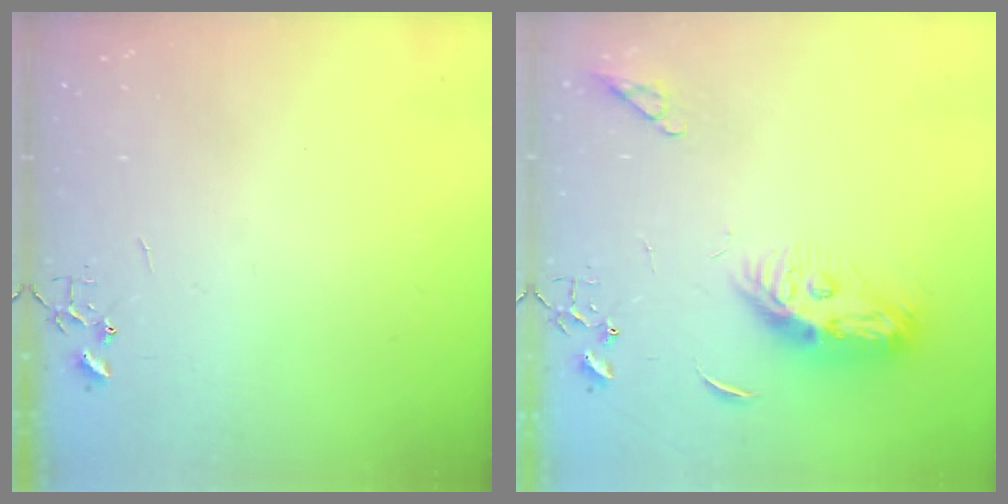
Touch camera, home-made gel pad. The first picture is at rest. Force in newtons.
{"total": 11.4, "press": 11.4, "slide": 0.5}